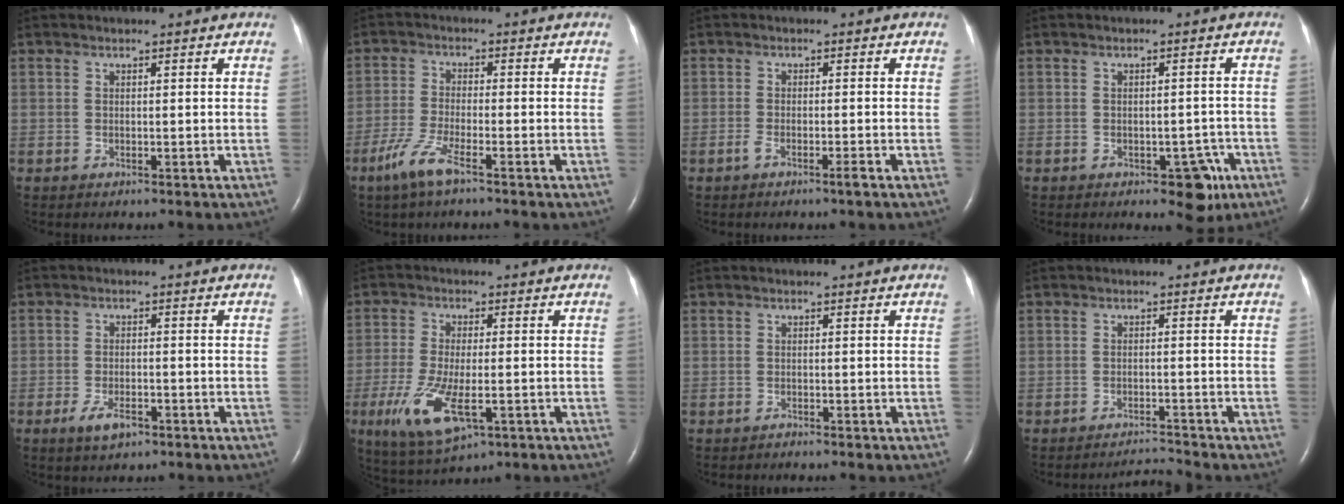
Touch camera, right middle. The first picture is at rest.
{"total": 5.3, "force": [-3.5, 0.5, 4.0], "torque": [-0.092, -0.009, -0.074]}
{"total": 1.9, "force": [-1.3, -0.1, 1.4], "torque": [-0.033, -0.003, -0.027]}
{"total": 4.6, "force": [-2.5, 2.4, 3.0], "torque": [-0.024, 0.008, -0.026]}
{"total": 3.6, "force": [-2.2, 1.5, 2.5], "torque": [-0.051, 0.000, -0.036]}
{"total": 9.7, "force": [-3.5, 3.0, 8.6], "torque": [-0.180, -0.027, -0.053]}
{"total": 0.0}
{"total": 2.6, "force": [-2.3, -1.1, -0.7], "torque": [0.007, -0.006, -0.032]}